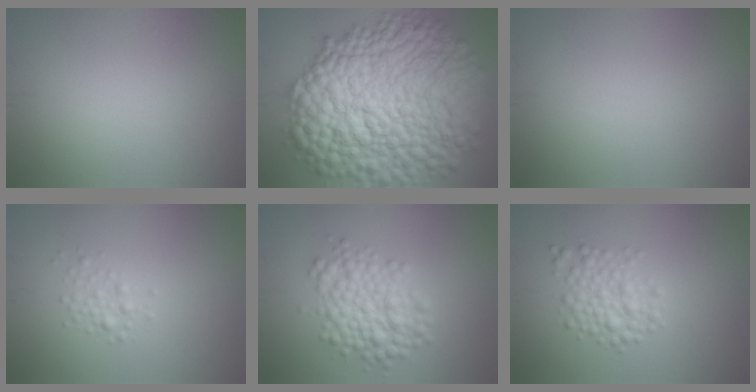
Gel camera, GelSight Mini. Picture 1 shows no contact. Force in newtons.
{"total": 18.0, "press": 18.0, "slide": 0.1}
{"total": 0.0}
{"total": 1.3, "press": 1.3, "slide": 0.1}
{"total": 5.0, "press": 4.9, "slide": 0.2}
{"total": 3.0, "press": 3.0, "slide": 0.1}